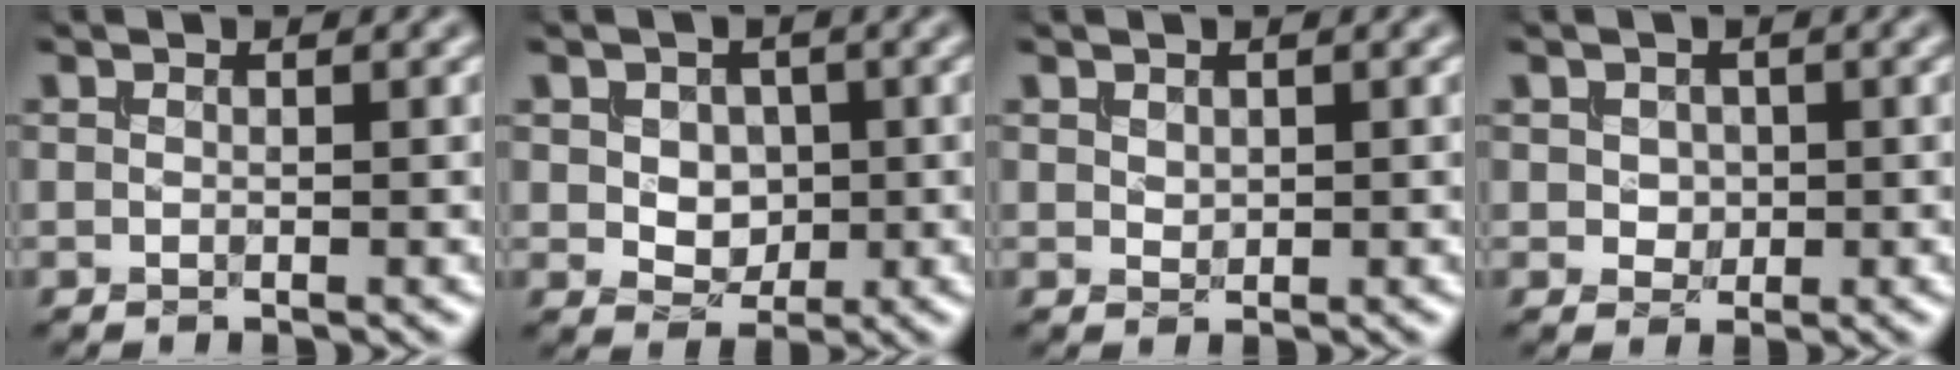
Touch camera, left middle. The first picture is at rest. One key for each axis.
{"total": 2.8, "fx": 0.1, "fy": 2.2, "fz": 1.7, "tx": -0.035, "ty": -0.001, "tz": -0.003}
{"total": 0.6, "fx": 0.3, "fy": 0.5, "fz": 0.3, "tx": -0.009, "ty": -0.002, "tz": 0.009}
{"total": 1.5, "fx": 0.2, "fy": 1.3, "fz": 0.7, "tx": -0.018, "ty": 0.002, "tz": 0.001}